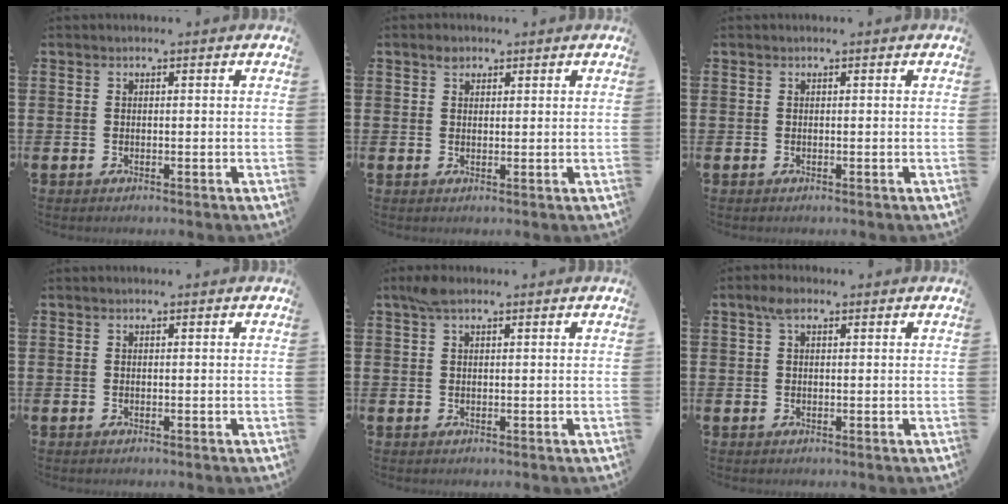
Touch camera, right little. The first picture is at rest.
{"total": 1.5, "force": [1.1, 0.9, 0.4], "torque": [0.014, -0.005, 0.016]}
{"total": 0.0}
{"total": 0.0}
{"total": 2.0, "force": [1.3, 0.7, 1.4], "torque": [-0.022, 0.002, 0.021]}
{"total": 2.2, "force": [1.1, 1.1, 1.6], "torque": [-0.018, 0.002, 0.015]}